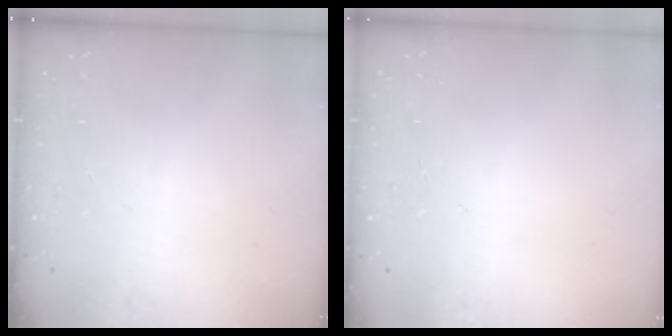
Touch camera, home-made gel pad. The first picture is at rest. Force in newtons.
{"total": 0.0}